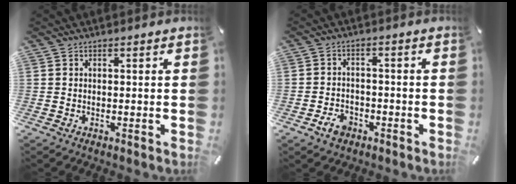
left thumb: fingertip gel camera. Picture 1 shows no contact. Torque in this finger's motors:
{"motor_torque": [0.16, 1.41, 0.47, 0.42, 0.00]}